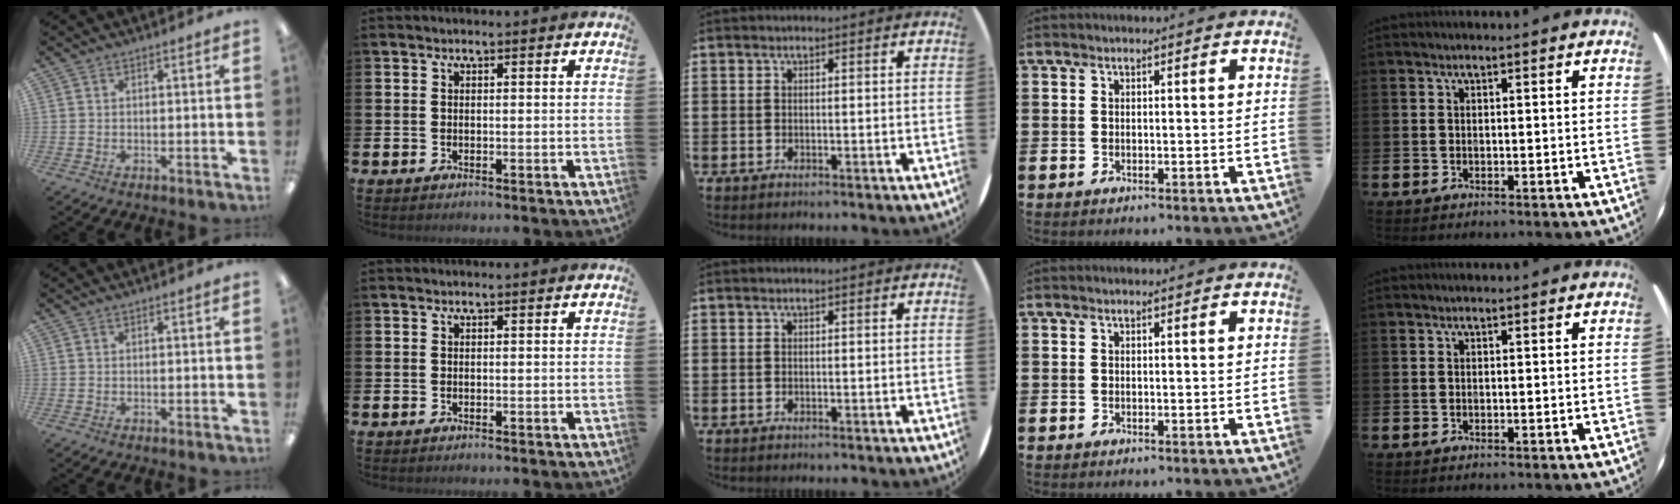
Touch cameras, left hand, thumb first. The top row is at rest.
{}